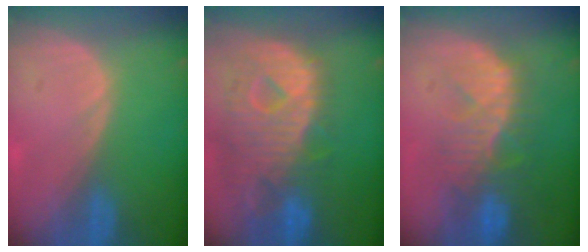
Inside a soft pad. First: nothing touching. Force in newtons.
{"total": 12.6, "press": 10.8, "slide": 6.5}
{"total": 10.3, "press": 8.9, "slide": 5.2}